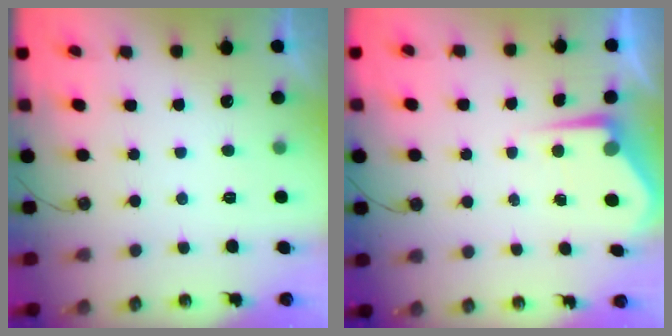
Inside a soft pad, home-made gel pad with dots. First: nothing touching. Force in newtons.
{"total": 5.8, "press": 5.8, "slide": 0.3}